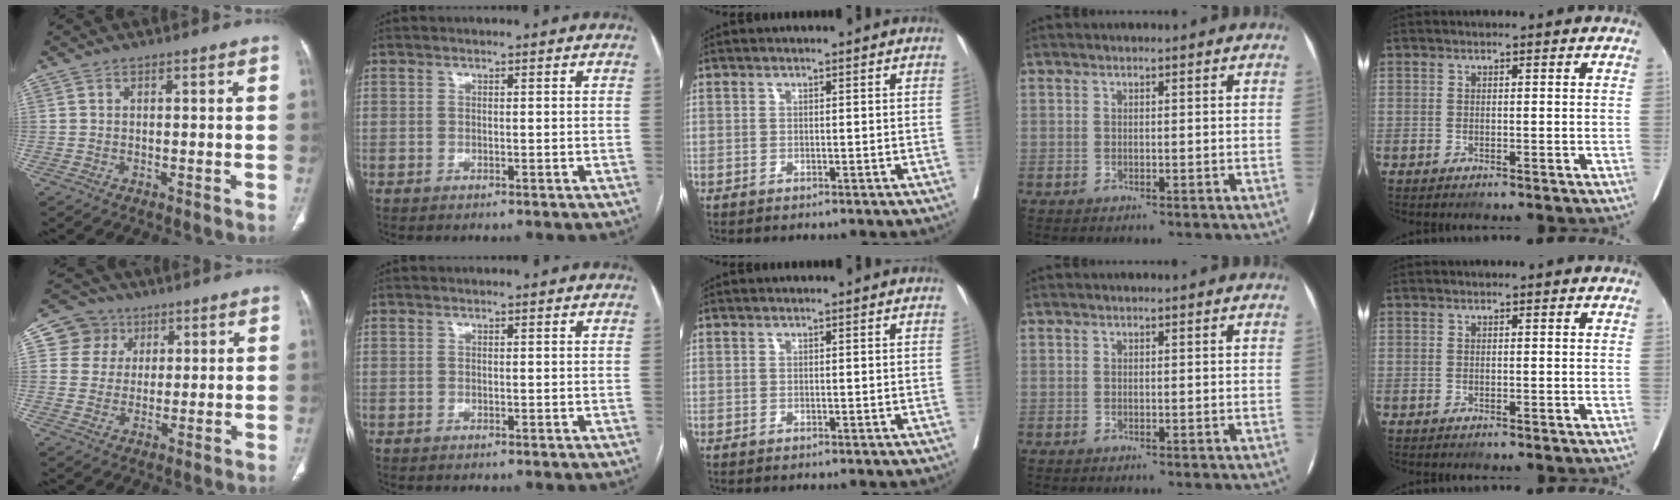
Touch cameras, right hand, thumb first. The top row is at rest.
{"thumb": {"total": 7.5, "force": [2.9, 6.9, 0.9], "torque": [0.019, -0.006, 0.049]}}